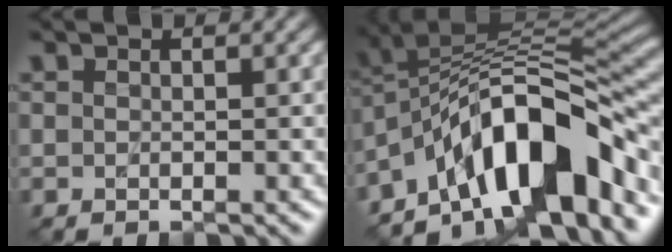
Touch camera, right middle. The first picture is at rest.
{"total": 12.6, "force": [-6.1, 4.9, 9.8], "torque": [-0.134, 0.022, -0.120]}